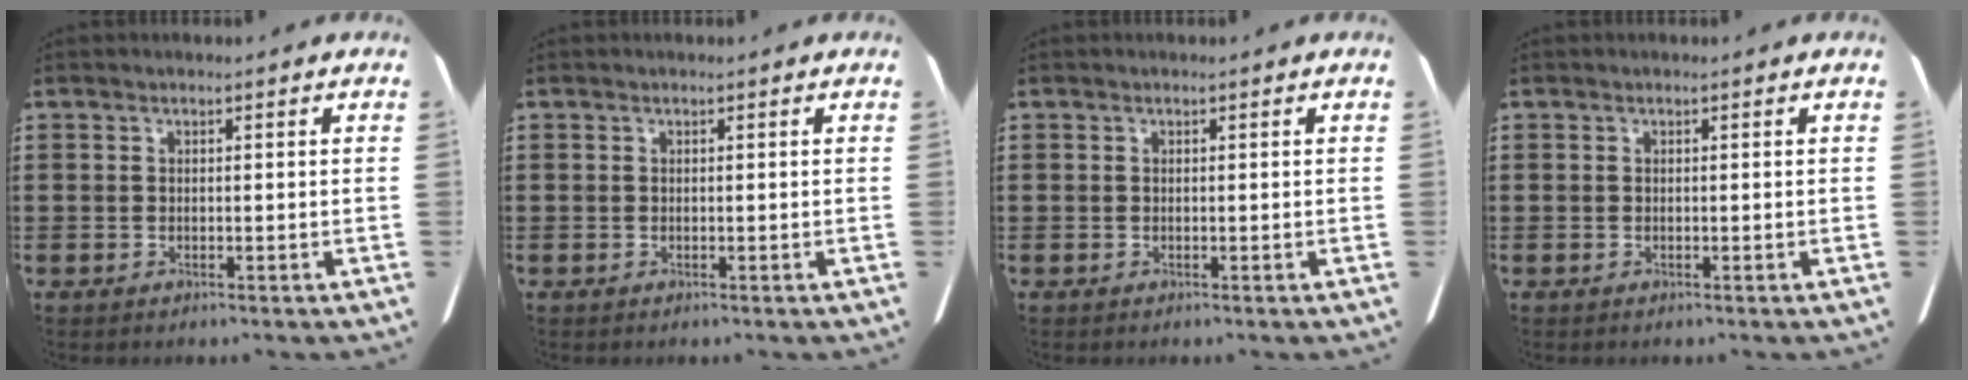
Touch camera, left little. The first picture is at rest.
{"total": 0.0}
{"total": 0.0}
{"total": 0.0}